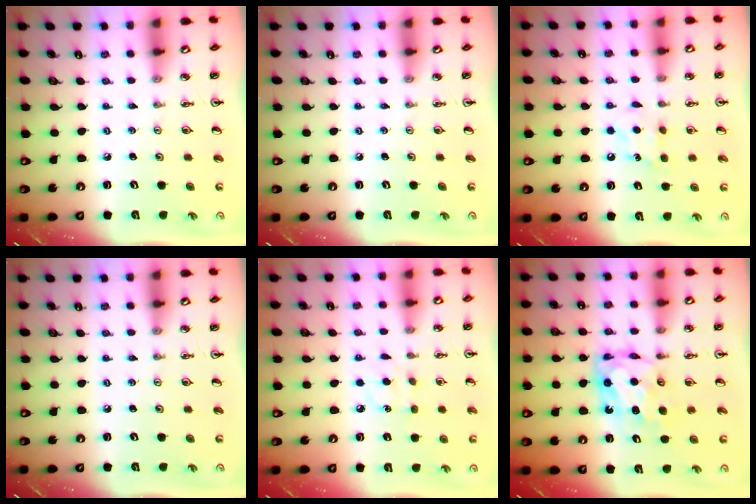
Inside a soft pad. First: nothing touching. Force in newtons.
{"total": 0.0}
{"total": 5.9, "press": 5.9, "slide": 0.7}
{"total": 0.0}
{"total": 6.1, "press": 6.1, "slide": 0.7}
{"total": 7.8, "press": 7.7, "slide": 0.7}